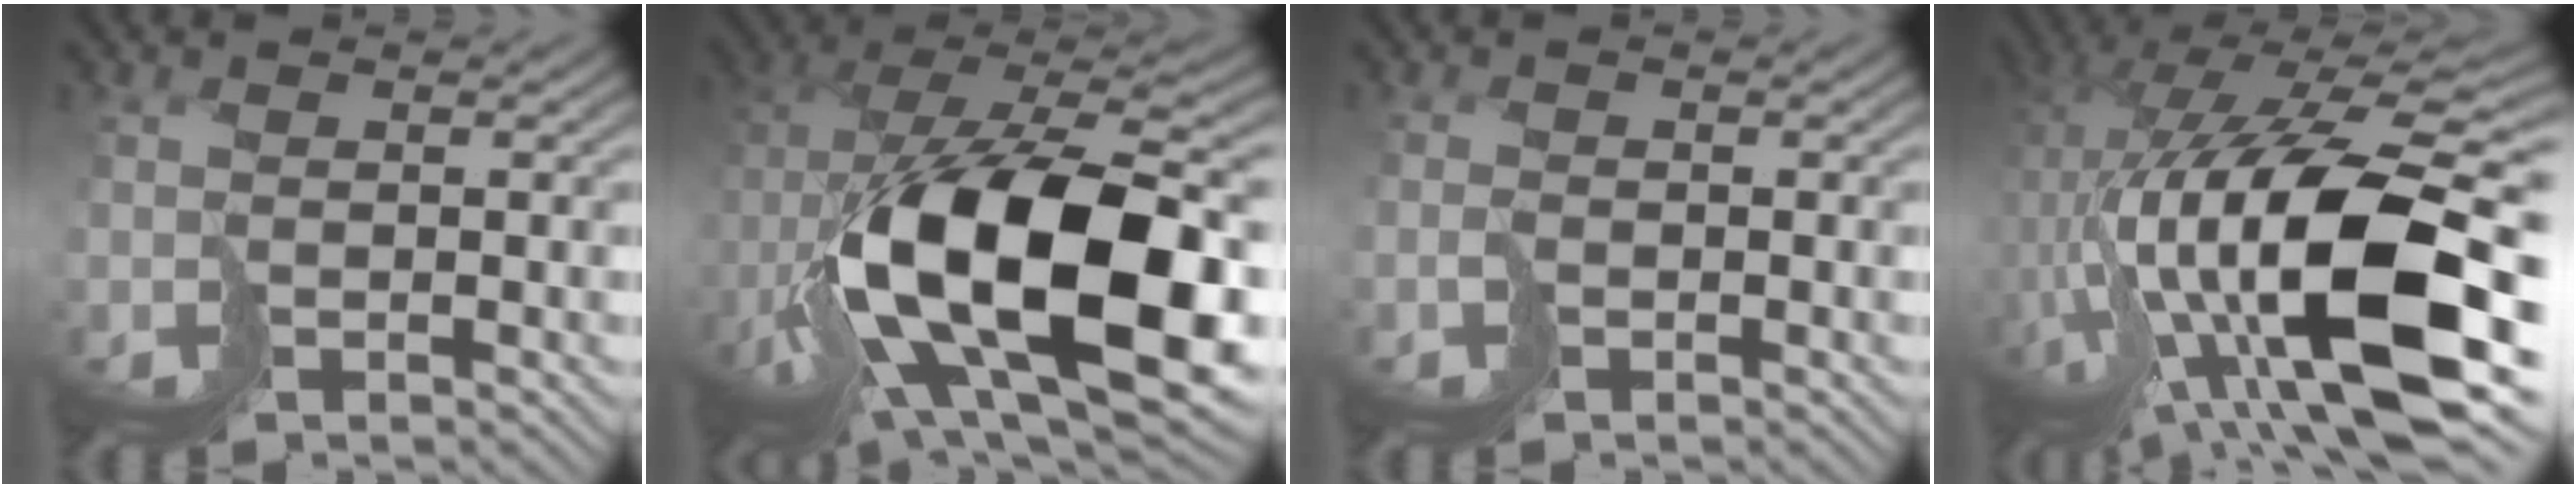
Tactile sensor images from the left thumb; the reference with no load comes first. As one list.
[{"total": 19.8, "force": [-1.7, 11.8, 15.8], "torque": [-0.327, -0.042, 0.006]}, {"total": 0.6, "force": [-0.4, 0.3, 0.3], "torque": [-0.006, -0.001, -0.008]}, {"total": 19.9, "force": [0.0, 8.8, 17.8], "torque": [-0.329, -0.006, 0.003]}]